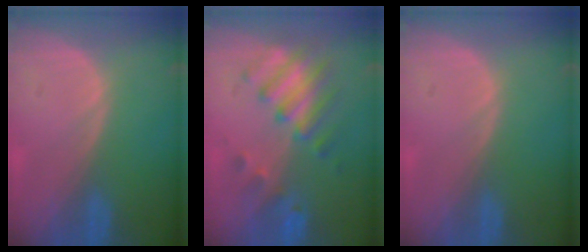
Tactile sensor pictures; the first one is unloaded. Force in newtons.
{"total": 7.1, "press": 6.8, "slide": 2.0}
{"total": 0.0}